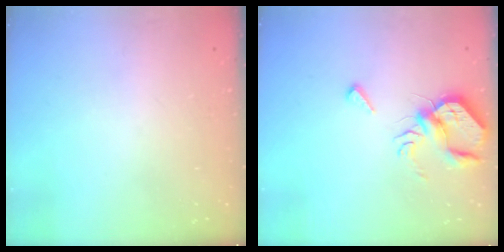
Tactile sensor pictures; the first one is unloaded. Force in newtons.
{"total": 7.5, "press": 7.5, "slide": 0.6}